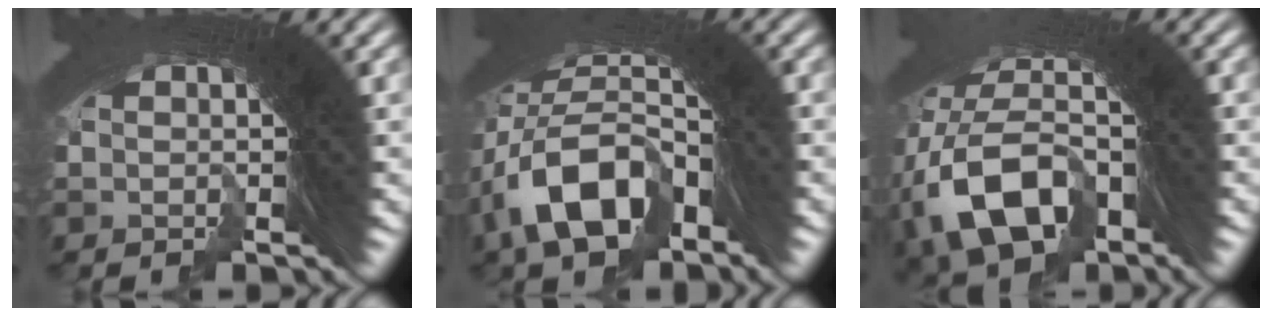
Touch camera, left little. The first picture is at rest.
{"total": 7.2, "force": [-3.0, 5.2, 4.0], "torque": [-0.084, -0.011, -0.061]}
{"total": 9.5, "force": [-4.6, 7.1, 4.2], "torque": [-0.116, -0.052, -0.062]}